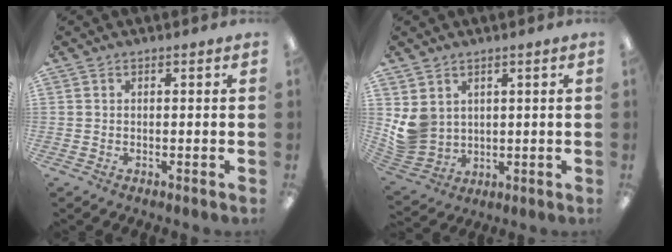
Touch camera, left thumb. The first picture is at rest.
{"total": 7.2, "force": [2.5, 6.3, 2.3], "torque": [-0.064, -0.007, 0.055]}